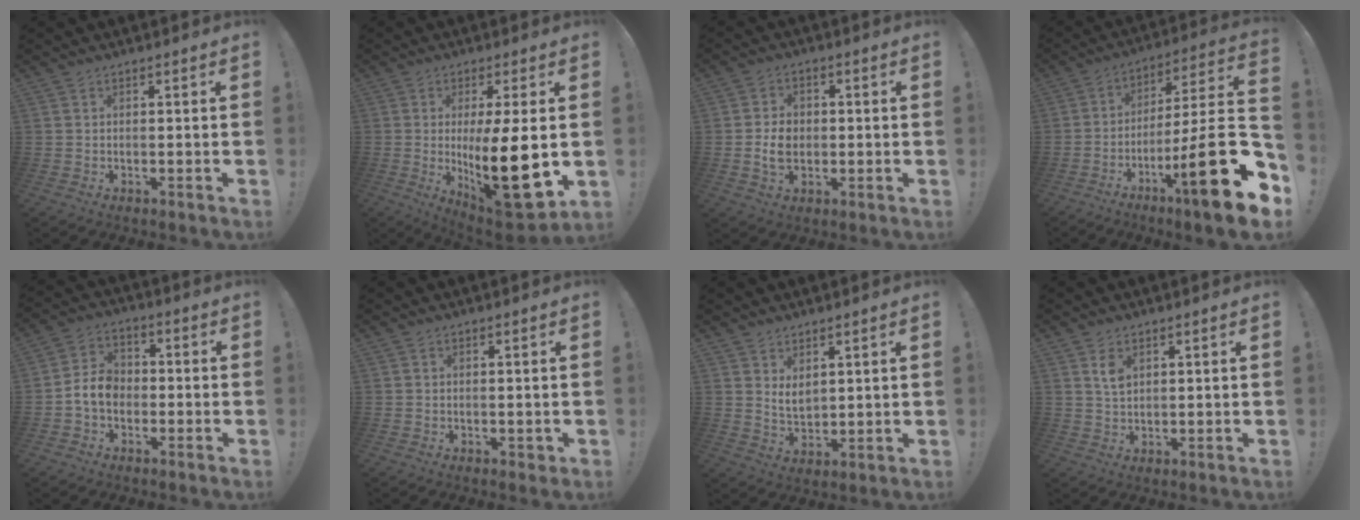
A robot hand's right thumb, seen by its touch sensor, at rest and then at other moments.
{"total": 19.4, "force": [-0.9, 4.6, 18.8], "torque": [-0.303, -0.026, -0.007]}
{"total": 6.7, "force": [-0.7, 5.2, 4.2], "torque": [-0.058, 0.001, -0.014]}
{"total": 23.3, "force": [-8.8, 3.2, 21.3], "torque": [-0.326, 0.032, -0.143]}
{"total": 8.3, "force": [-2.2, 6.4, 4.8], "torque": [-0.086, 0.016, -0.038]}
{"total": 1.4, "force": [0.3, 1.1, 0.8], "torque": [0.002, -0.004, 0.003]}
{"total": 5.2, "force": [3.5, 2.9, 2.6], "torque": [-0.032, -0.025, 0.063]}
{"total": 4.5, "force": [2.1, 3.0, 2.7], "torque": [-0.029, -0.011, 0.033]}